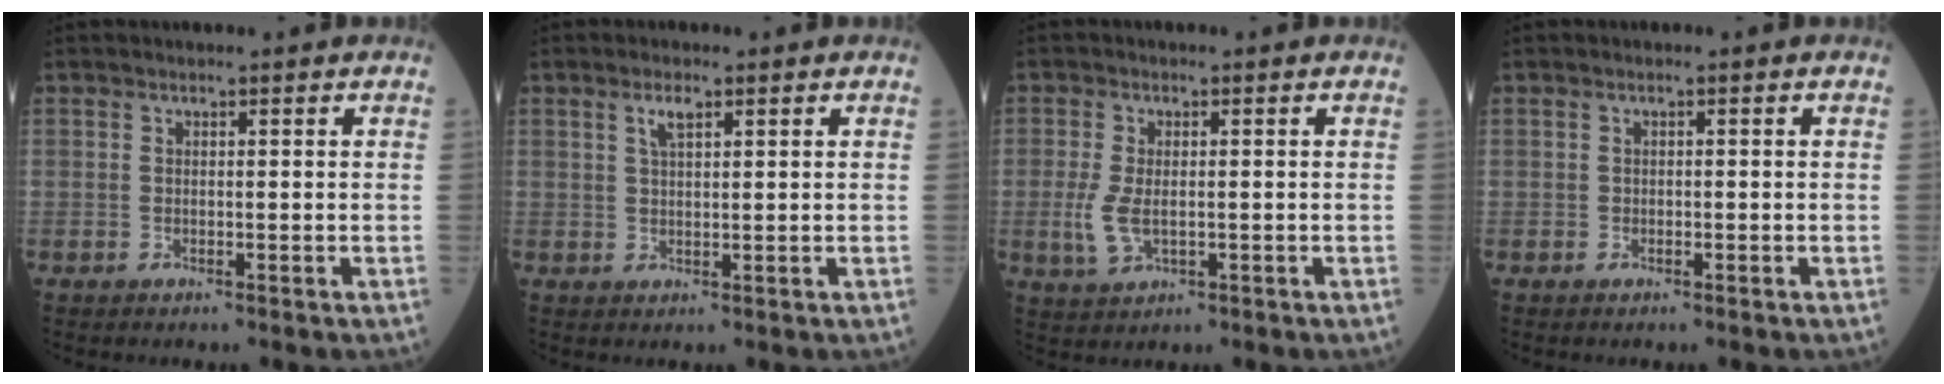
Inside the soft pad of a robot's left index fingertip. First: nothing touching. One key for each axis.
{"total": 2.3, "fx": 1.3, "fy": 0.6, "fz": 1.8, "tx": -0.041, "ty": 0.005, "tz": 0.026}
{"total": 4.6, "fx": -0.6, "fy": 2.2, "fz": 4.0, "tx": -0.099, "ty": -0.010, "tz": -0.009}
{"total": 0.0}